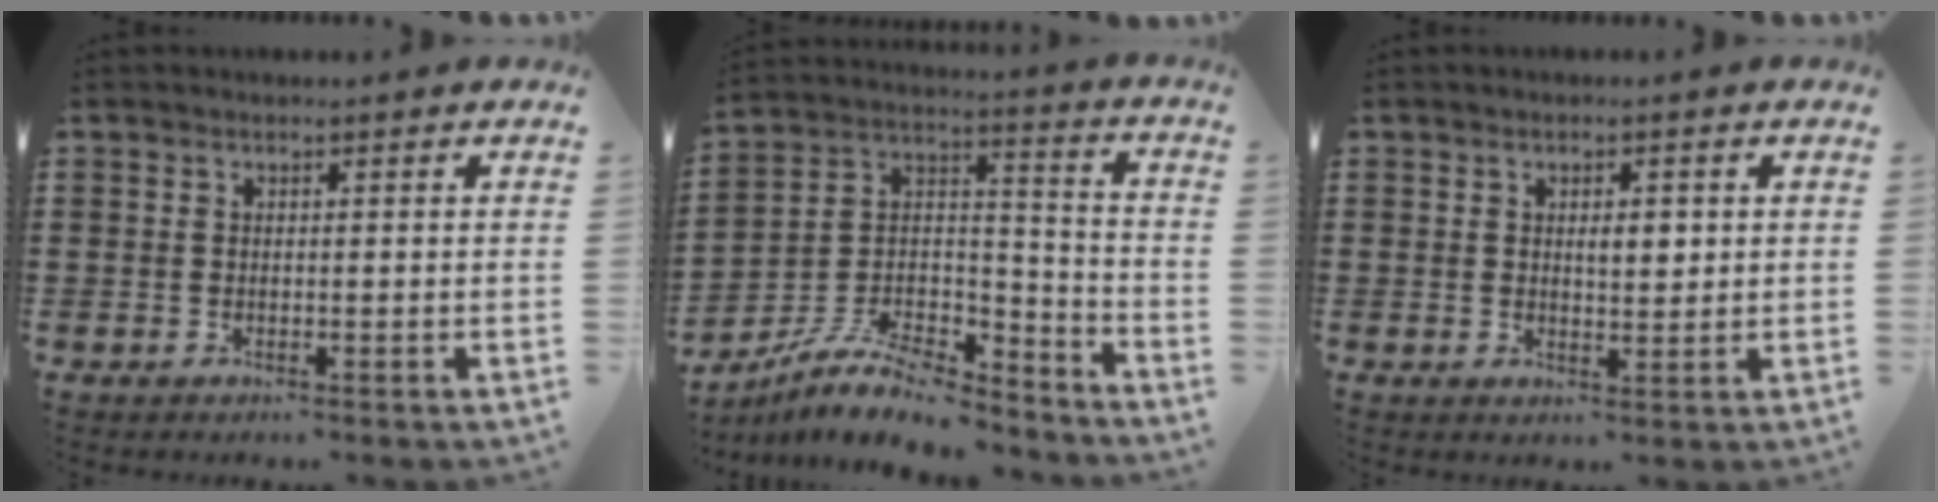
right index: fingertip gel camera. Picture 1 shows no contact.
{"total": 9.5, "force": [-8.1, 3.0, 4.1], "torque": [-0.086, 0.016, -0.160]}
{"total": 2.7, "force": [0.6, 1.2, 2.3], "torque": [-0.031, -0.001, 0.005]}